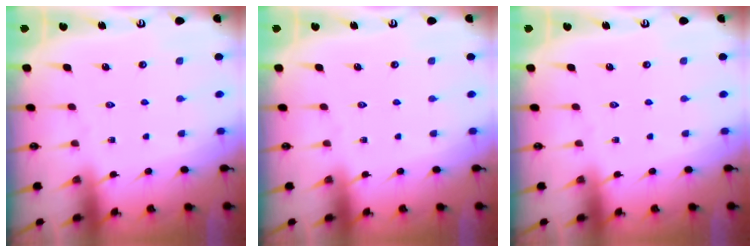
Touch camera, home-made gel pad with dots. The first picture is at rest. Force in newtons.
{"total": 0.0}
{"total": 0.0}